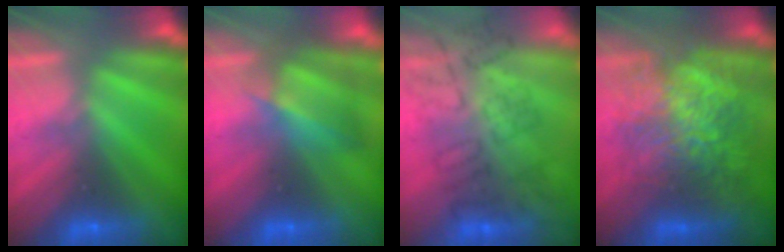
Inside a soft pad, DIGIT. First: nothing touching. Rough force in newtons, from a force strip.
{"total": 4.7}
{"total": 4.6}
{"total": 11.7}